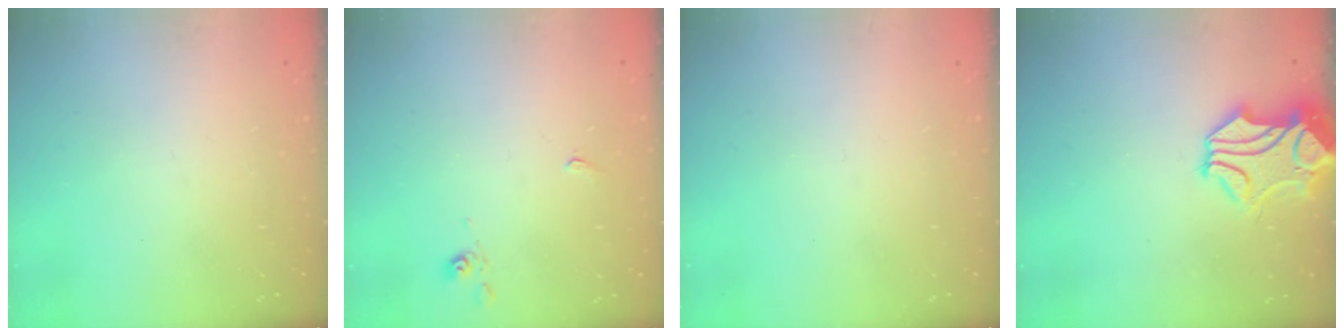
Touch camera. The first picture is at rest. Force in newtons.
{"total": 2.6, "press": 2.6, "slide": 0.5}
{"total": 0.0}
{"total": 2.6, "press": 2.3, "slide": 1.4}